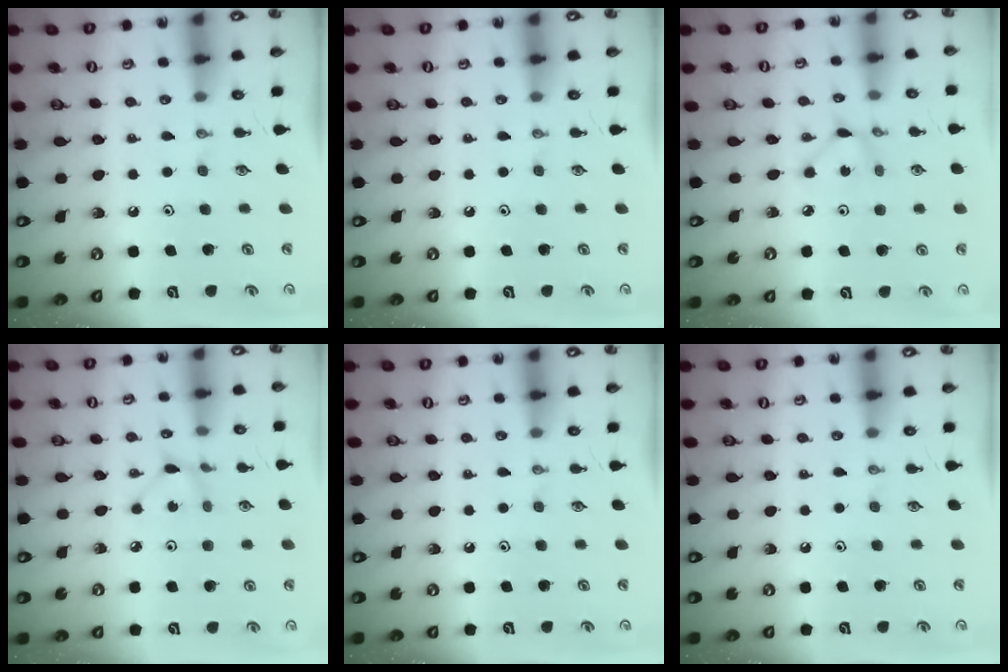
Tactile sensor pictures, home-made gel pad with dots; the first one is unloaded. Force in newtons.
{"total": 0.0}
{"total": 1.7, "press": 1.7, "slide": 0.1}
{"total": 2.0, "press": 2.0, "slide": 0.2}
{"total": 0.0}
{"total": 0.0}